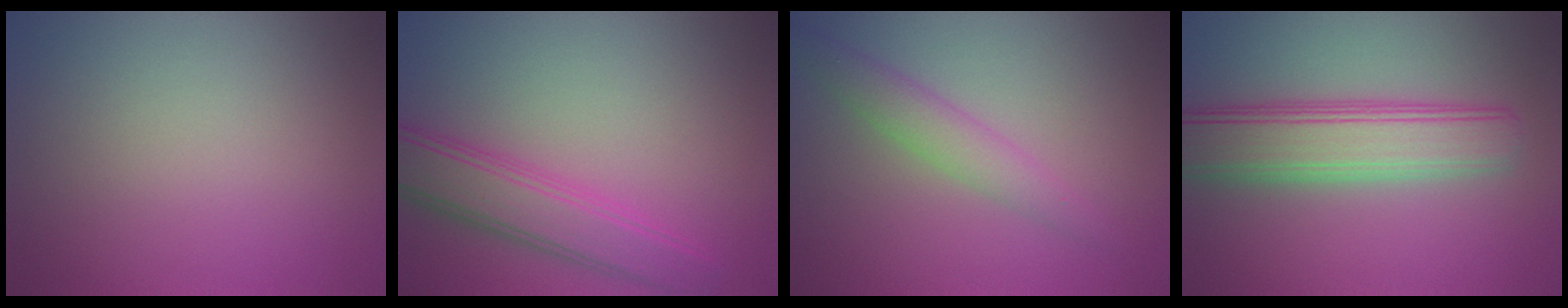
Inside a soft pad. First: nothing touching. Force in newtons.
{"total": 4.6, "press": 4.6, "slide": 0.1}
{"total": 2.5, "press": 2.5, "slide": 0.2}
{"total": 6.1, "press": 6.1, "slide": 0.2}